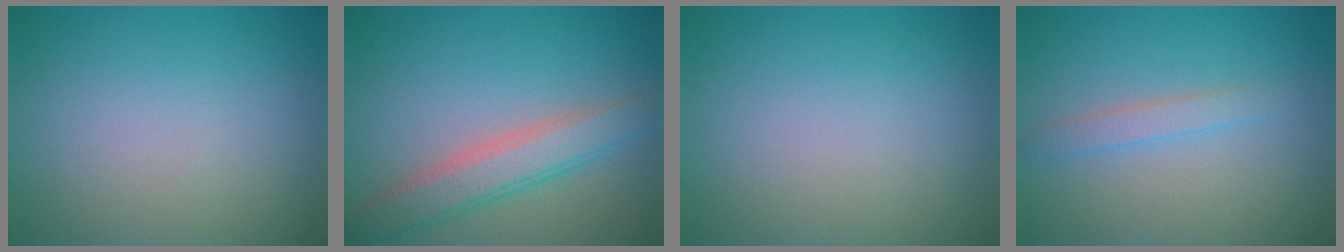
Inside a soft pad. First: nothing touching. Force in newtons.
{"total": 4.0, "press": 4.0, "slide": 0.1}
{"total": 0.0}
{"total": 1.6, "press": 1.6, "slide": 0.1}